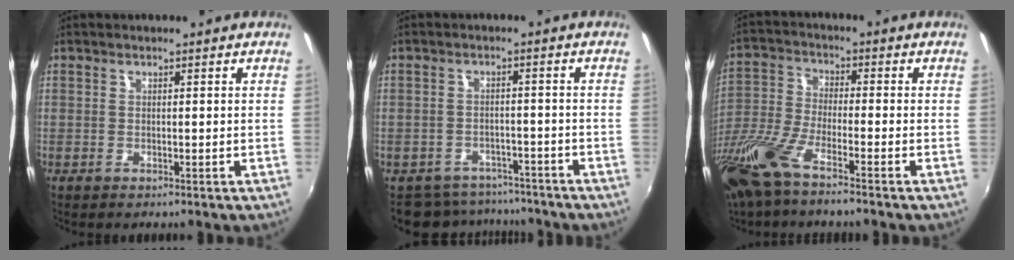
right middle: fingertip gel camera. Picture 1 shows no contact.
{"total": 9.6, "force": [-8.3, 4.5, 1.5], "torque": [-0.042, 0.009, -0.113]}
{"total": 13.8, "force": [-9.6, 2.5, 9.5], "torque": [-0.215, -0.037, -0.191]}